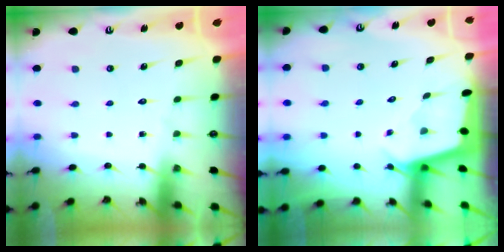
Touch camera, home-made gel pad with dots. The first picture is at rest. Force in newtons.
{"total": 1.9, "press": 1.9, "slide": 0.1}